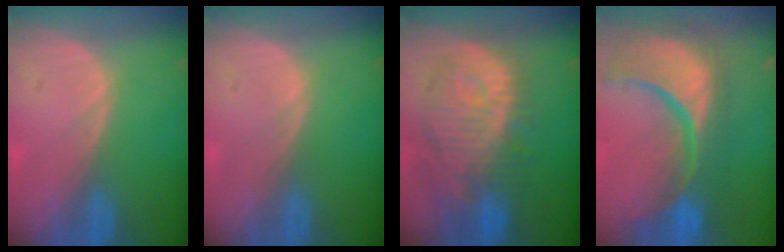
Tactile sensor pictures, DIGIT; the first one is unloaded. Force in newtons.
{"total": 0.0}
{"total": 12.2, "press": 11.0, "slide": 5.2}
{"total": 15.4, "press": 12.1, "slide": 9.6}